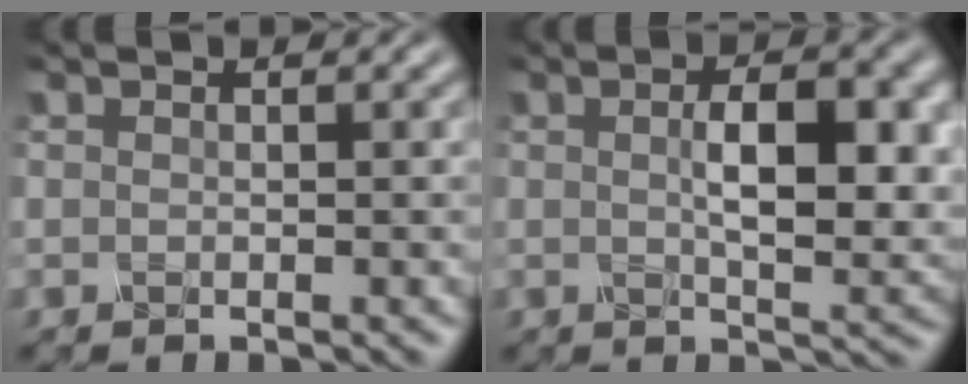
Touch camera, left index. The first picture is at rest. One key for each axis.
{"total": 7.4, "fx": 0.6, "fy": 2.9, "fz": 6.8, "tx": -0.102, "ty": 0.000, "tz": 0.010}